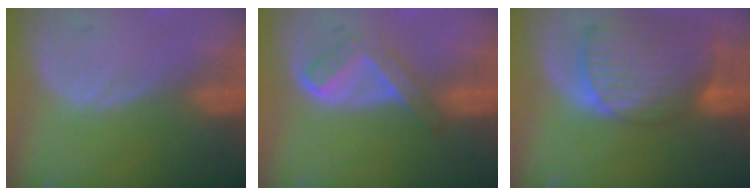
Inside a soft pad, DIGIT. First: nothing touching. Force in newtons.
{"total": 5.2, "press": 4.4, "slide": 2.9}
{"total": 10.5, "press": 8.9, "slide": 5.5}